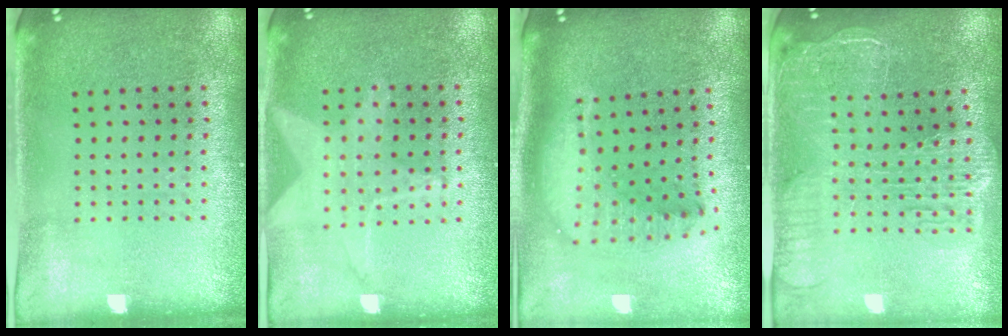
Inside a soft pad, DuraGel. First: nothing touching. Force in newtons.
{"total": 1.4, "press": 1.4, "slide": 0.4}
{"total": 1.8, "press": 1.4, "slide": 1.0}
{"total": 2.5, "press": 2.2, "slide": 1.3}